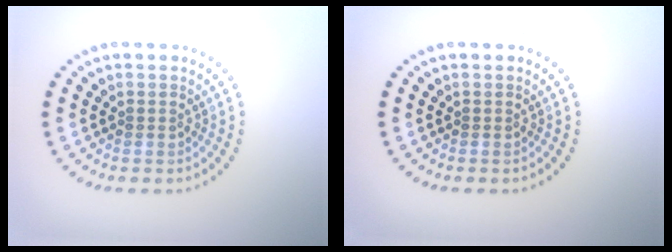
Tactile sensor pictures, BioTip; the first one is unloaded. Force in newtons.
{"total": 0.0}